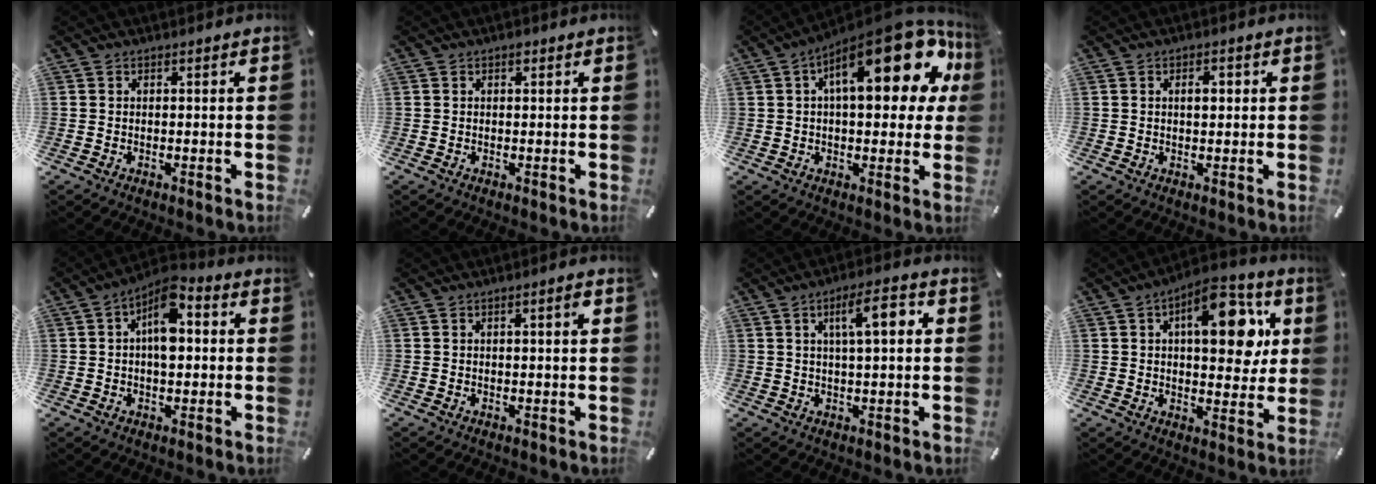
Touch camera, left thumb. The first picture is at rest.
{"total": 0.9, "force": [0.4, 0.6, 0.5], "torque": [-0.011, 0.004, 0.006]}
{"total": 23.0, "force": [7.9, 9.8, 19.3], "torque": [-0.266, -0.032, 0.125]}
{"total": 2.7, "force": [0.5, 1.6, 2.1], "torque": [-0.021, 0.001, 0.001]}
{"total": 8.9, "force": [1.5, 5.1, 7.2], "torque": [-0.100, -0.003, 0.024]}
{"total": 1.8, "force": [0.5, 0.2, 1.7], "torque": [-0.032, 0.003, 0.007]}
{"total": 8.9, "force": [2.5, 2.5, 8.1], "torque": [-0.137, 0.000, 0.034]}
{"total": 16.7, "force": [5.8, 8.2, 13.4], "torque": [-0.168, -0.016, 0.089]}